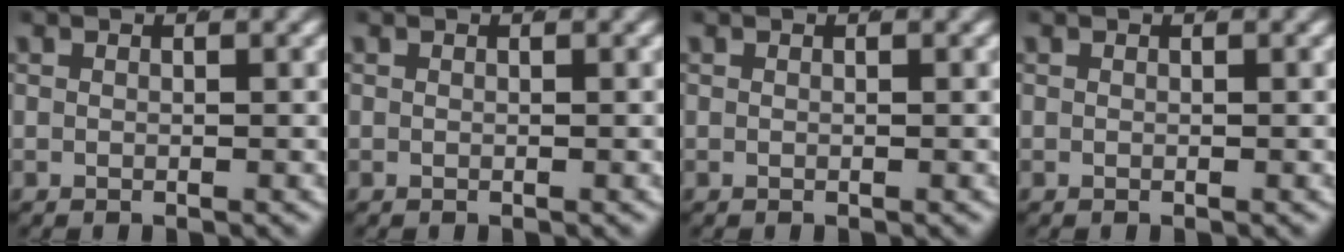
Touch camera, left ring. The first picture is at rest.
{"total": 0.0}
{"total": 0.0}
{"total": 0.0}